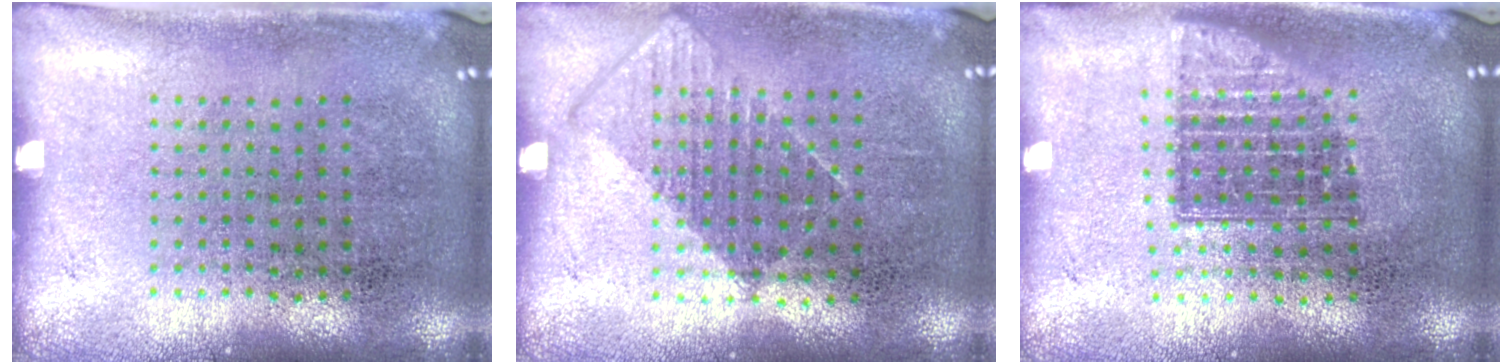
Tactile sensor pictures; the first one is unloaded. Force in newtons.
{"total": 0.8, "press": 0.7, "slide": 0.4}
{"total": 1.4, "press": 1.1, "slide": 0.8}